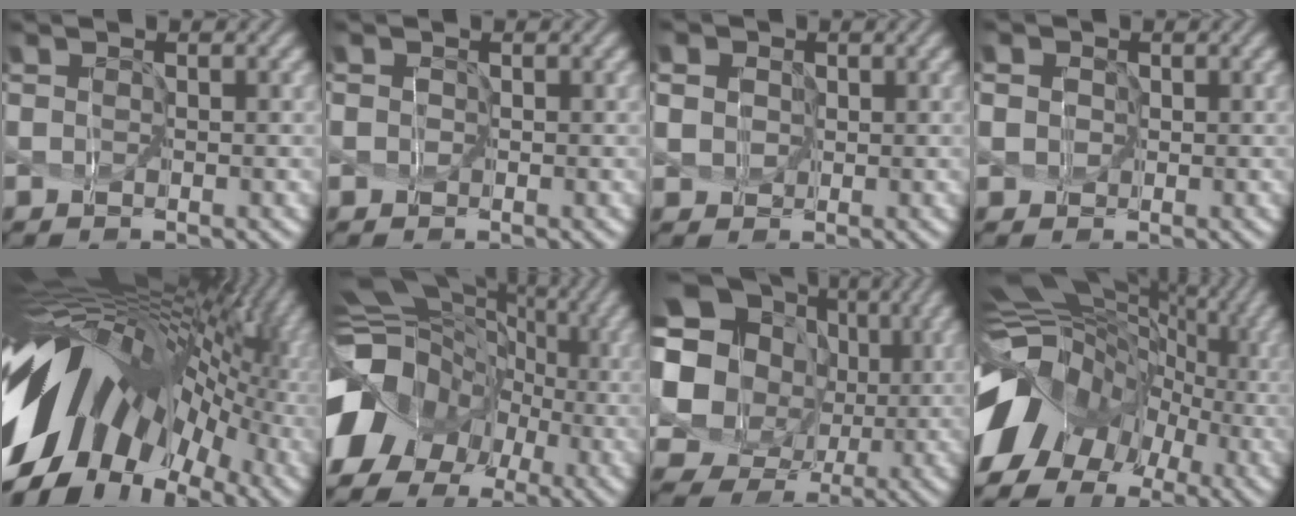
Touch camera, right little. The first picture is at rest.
{"total": 1.1, "force": [0.3, 1.0, 0.5], "torque": [0.006, 0.011, -0.007]}
{"total": 6.9, "force": [2.7, 5.6, 2.9], "torque": [-0.079, 0.030, 0.034]}
{"total": 5.2, "force": [1.8, 4.3, 2.2], "torque": [-0.043, 0.034, 0.006]}
{"total": 16.4, "force": [-1.7, 9.4, 13.3], "torque": [-0.240, 0.013, -0.025]}
{"total": 9.8, "force": [-3.4, 8.0, 4.6], "torque": [-0.119, -0.002, -0.061]}
{"total": 13.5, "force": [2.5, 11.6, 6.4], "torque": [-0.169, -0.004, 0.050]}
{"total": 11.6, "force": [-2.8, 9.3, 6.3], "torque": [-0.159, 0.000, -0.041]}